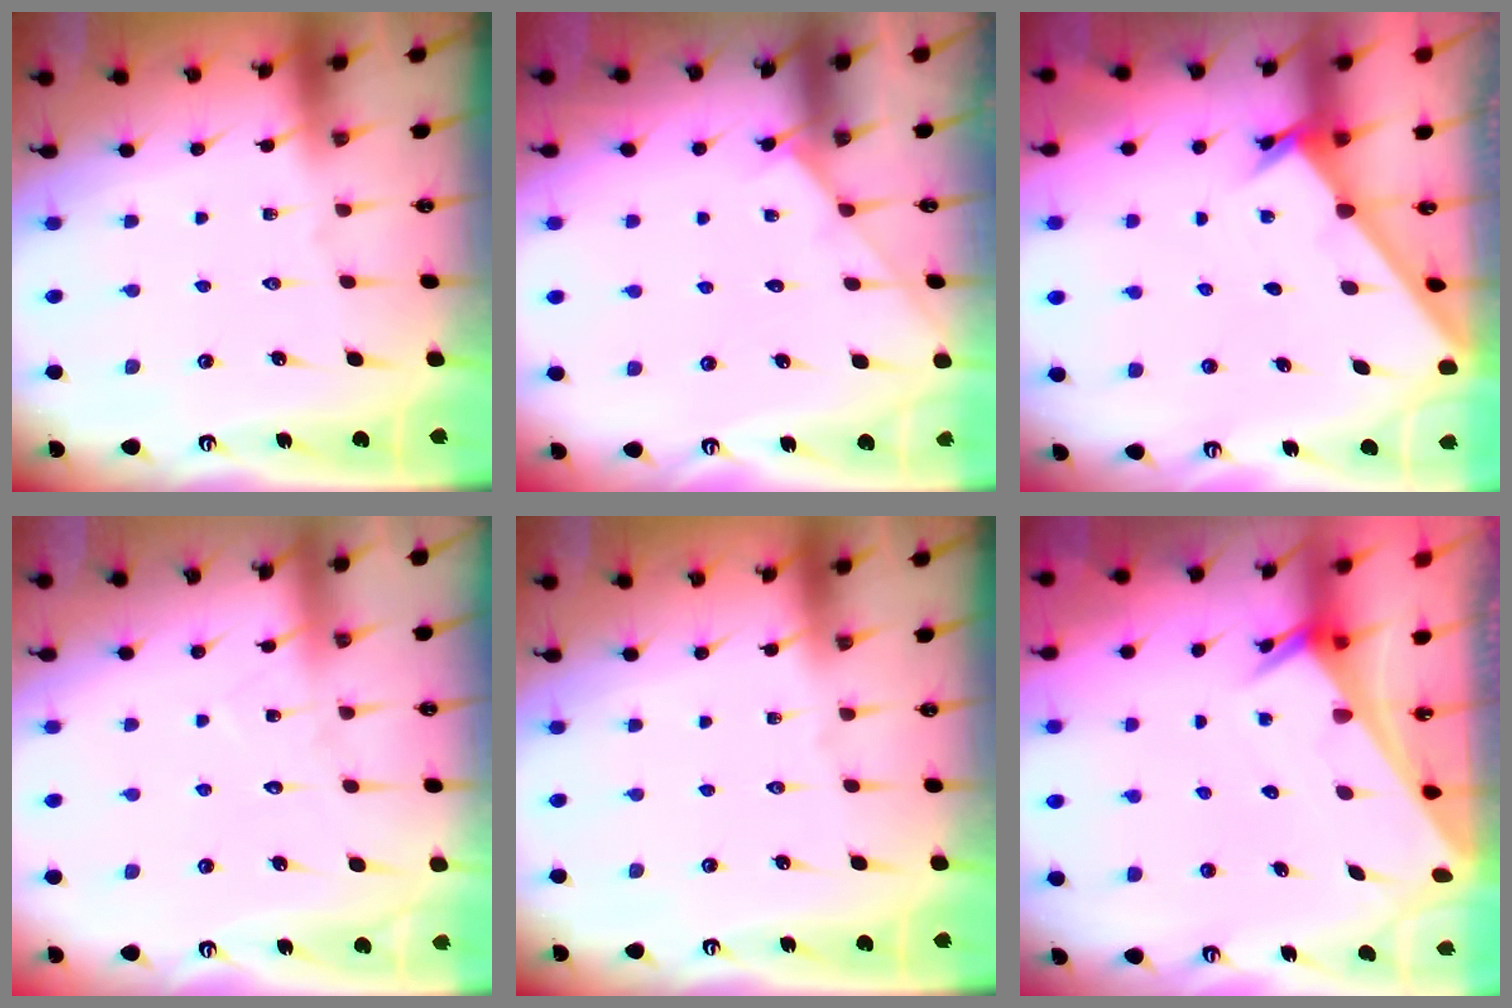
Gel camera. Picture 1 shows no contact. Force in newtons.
{"total": 2.6, "press": 2.6, "slide": 0.3}
{"total": 1.4, "press": 1.4, "slide": 0.1}
{"total": 6.3, "press": 6.3, "slide": 0.6}
{"total": 0.0}
{"total": 2.7, "press": 2.7, "slide": 0.1}